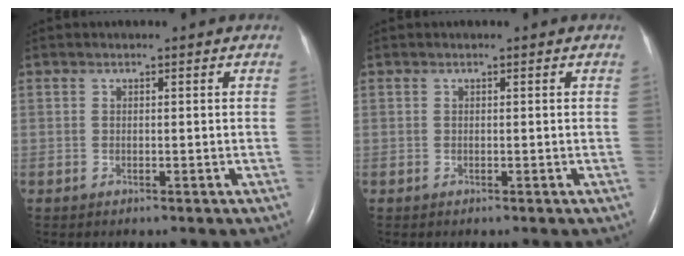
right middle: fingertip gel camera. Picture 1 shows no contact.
{"total": 0.0}